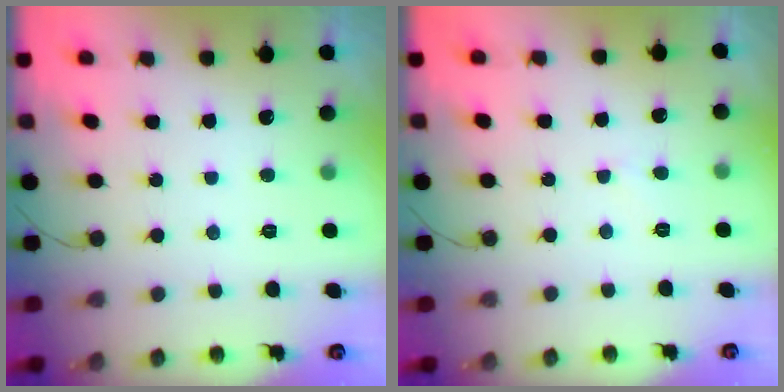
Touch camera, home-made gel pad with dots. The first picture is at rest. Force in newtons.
{"total": 3.0, "press": 3.0, "slide": 0.3}